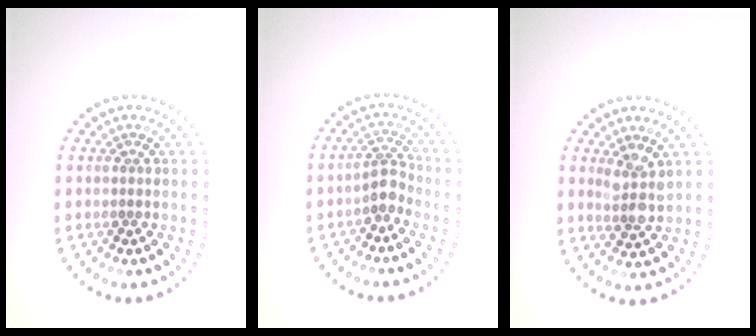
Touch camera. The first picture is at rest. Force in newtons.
{"total": 2.1, "press": 1.6, "slide": 1.4}
{"total": 2.6, "press": 2.2, "slide": 1.3}